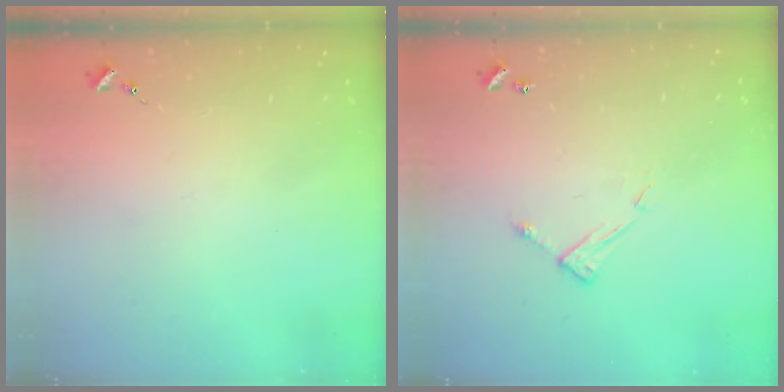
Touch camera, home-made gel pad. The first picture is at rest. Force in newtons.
{"total": 6.4, "press": 6.4, "slide": 0.3}